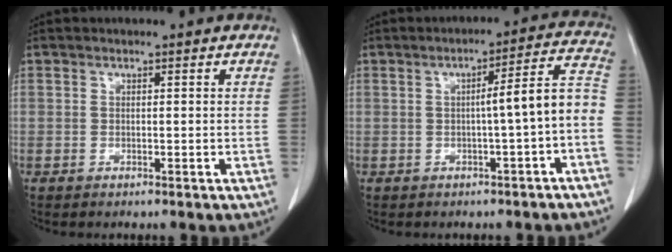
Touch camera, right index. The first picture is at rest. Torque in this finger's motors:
{"motor_torque": [0.78, -0.49, 0.35, 0.09]}